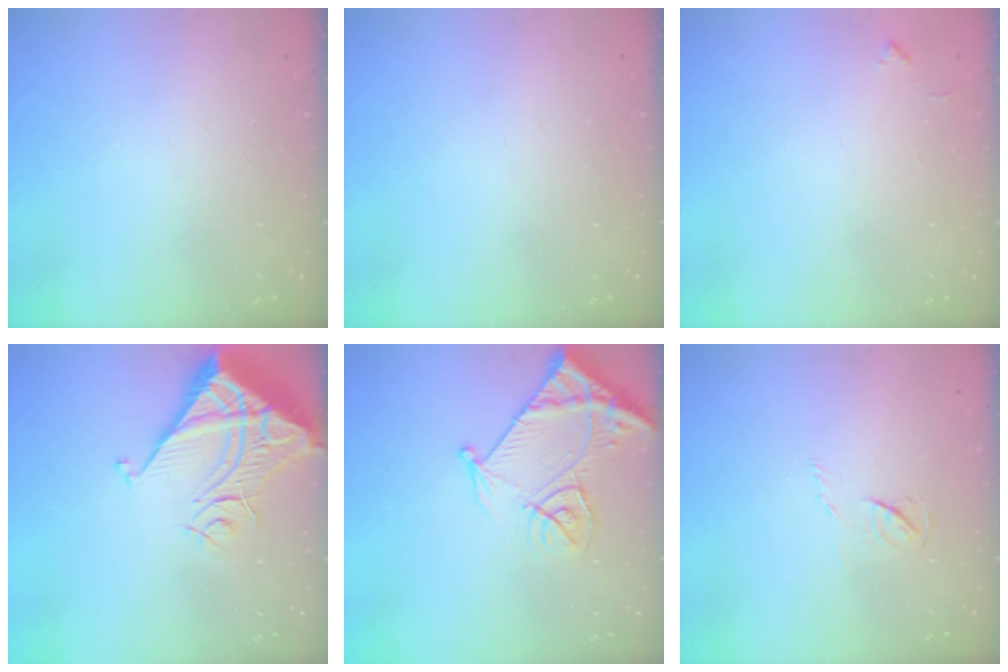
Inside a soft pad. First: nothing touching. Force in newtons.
{"total": 0.0}
{"total": 3.7, "press": 3.7, "slide": 0.5}
{"total": 10.3, "press": 10.3, "slide": 1.3}
{"total": 13.7, "press": 13.6, "slide": 1.6}
{"total": 3.9, "press": 3.8, "slide": 0.4}